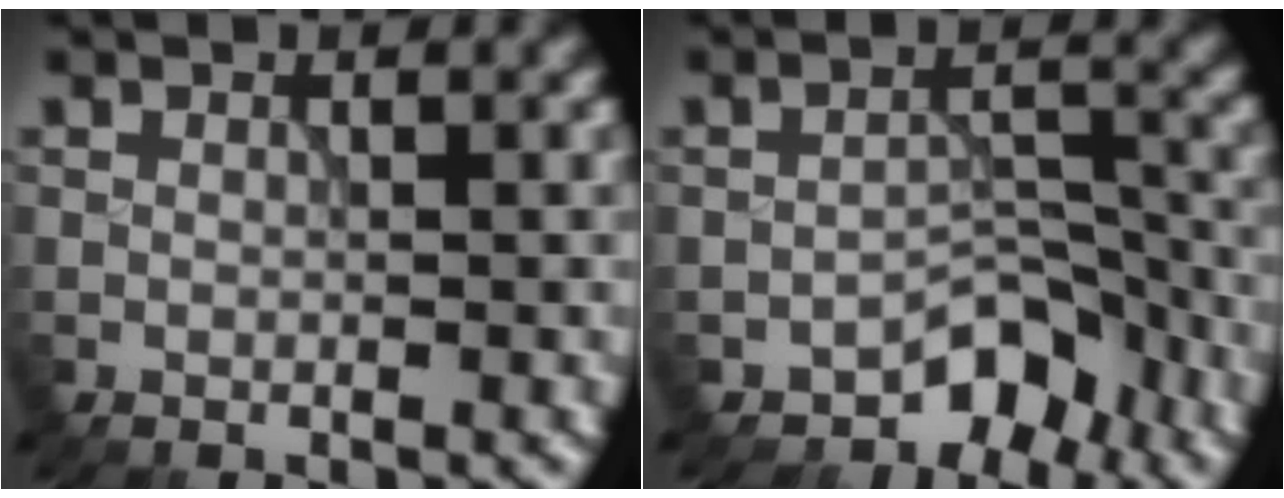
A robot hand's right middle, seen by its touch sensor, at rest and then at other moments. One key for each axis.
{"total": 4.5, "fx": -3.4, "fy": 2.4, "fz": 1.8, "tx": -0.007, "ty": 0.007, "tz": -0.052}